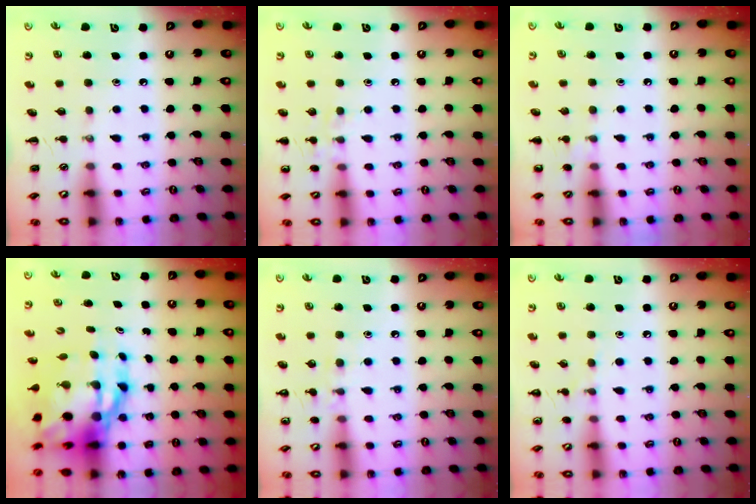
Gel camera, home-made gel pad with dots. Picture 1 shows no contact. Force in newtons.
{"total": 6.5, "press": 6.2, "slide": 2.1}
{"total": 5.8, "press": 5.5, "slide": 1.9}
{"total": 13.3, "press": 12.8, "slide": 3.6}
{"total": 7.4, "press": 7.1, "slide": 2.1}
{"total": 6.5, "press": 6.1, "slide": 2.1}